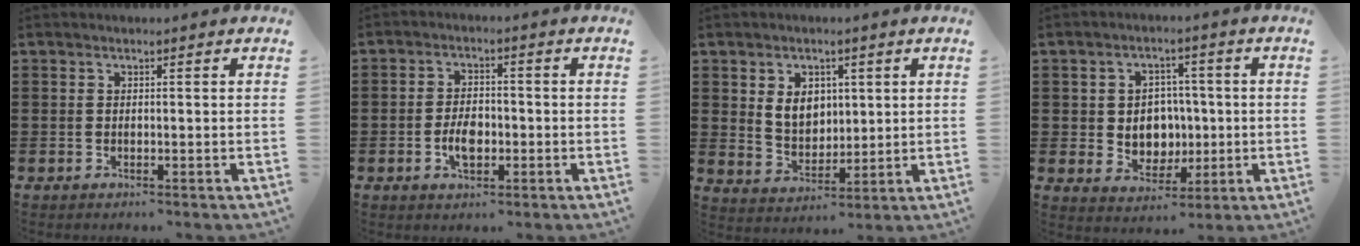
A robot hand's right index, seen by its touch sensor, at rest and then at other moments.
{"total": 4.3, "force": [-1.2, 2.4, 3.4], "torque": [-0.069, 0.004, -0.023]}
{"total": 5.7, "force": [1.7, 4.4, 3.2], "torque": [-0.071, 0.010, 0.028]}
{"total": 5.3, "force": [0.3, 4.9, 1.8], "torque": [-0.031, 0.005, 0.001]}